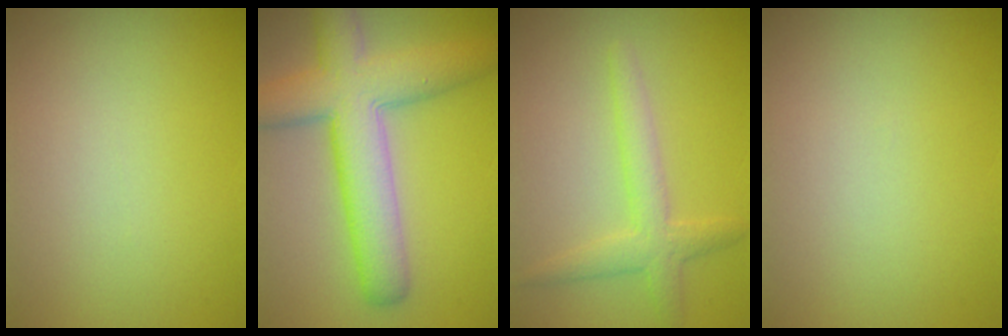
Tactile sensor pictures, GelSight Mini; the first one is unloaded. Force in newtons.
{"total": 8.5, "press": 8.5, "slide": 0.2}
{"total": 3.0, "press": 3.0, "slide": 0.0}
{"total": 0.0}